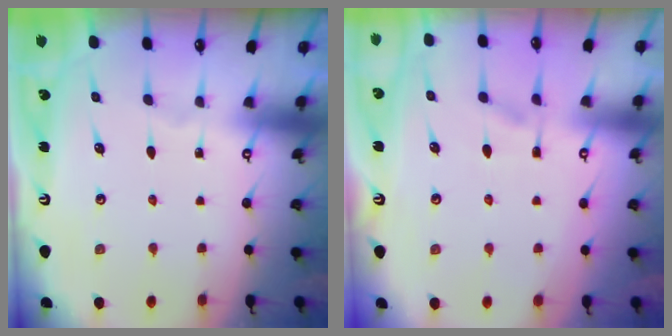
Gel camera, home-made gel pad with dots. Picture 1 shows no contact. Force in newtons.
{"total": 1.2, "press": 0.3, "slide": 1.1}